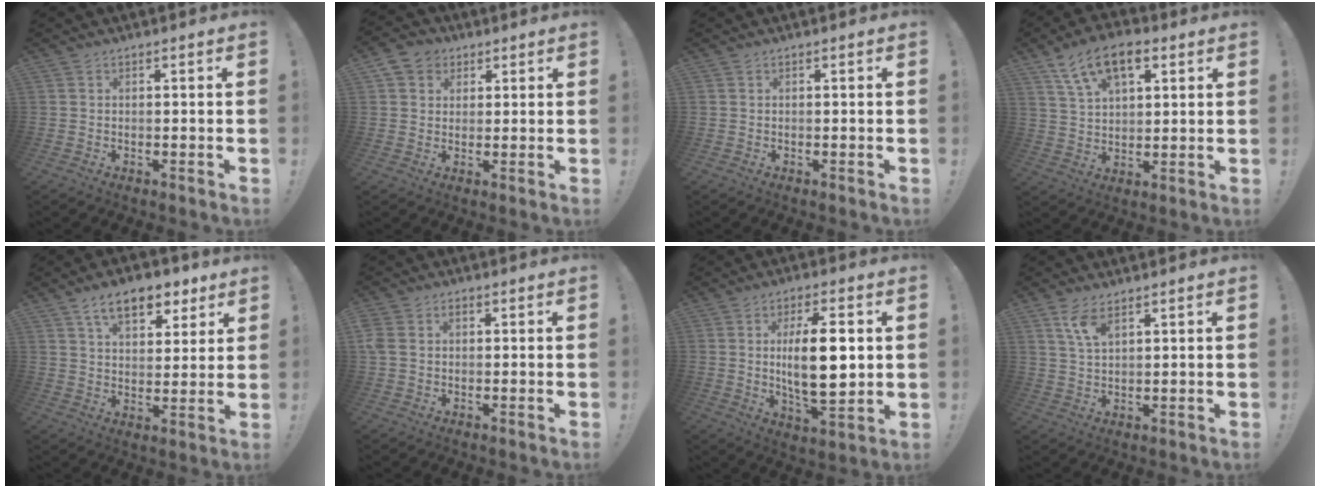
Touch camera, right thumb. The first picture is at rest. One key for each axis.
{"total": 6.2, "fx": 2.7, "fy": 5.3, "fz": 1.9, "tx": -0.026, "ty": -0.007, "tz": 0.054}
{"total": 0.0}
{"total": 13.1, "fx": 6.6, "fy": 6.9, "fz": 9.0, "tx": -0.157, "ty": -0.018, "tz": 0.120}
{"total": 12.7, "fx": 7.4, "fy": 6.9, "fz": 7.7, "tx": -0.113, "ty": -0.032, "tz": 0.132}
{"total": 4.3, "fx": 0.6, "fy": 3.4, "fz": 2.5, "tx": -0.061, "ty": 0.003, "tz": 0.013}
{"total": 15.5, "fx": 2.0, "fy": 5.5, "fz": 14.4, "tx": -0.243, "ty": -0.012, "tz": 0.021}
{"total": 6.1, "fx": 3.6, "fy": 2.4, "fz": 4.3, "tx": -0.073, "ty": -0.016, "tz": 0.065}